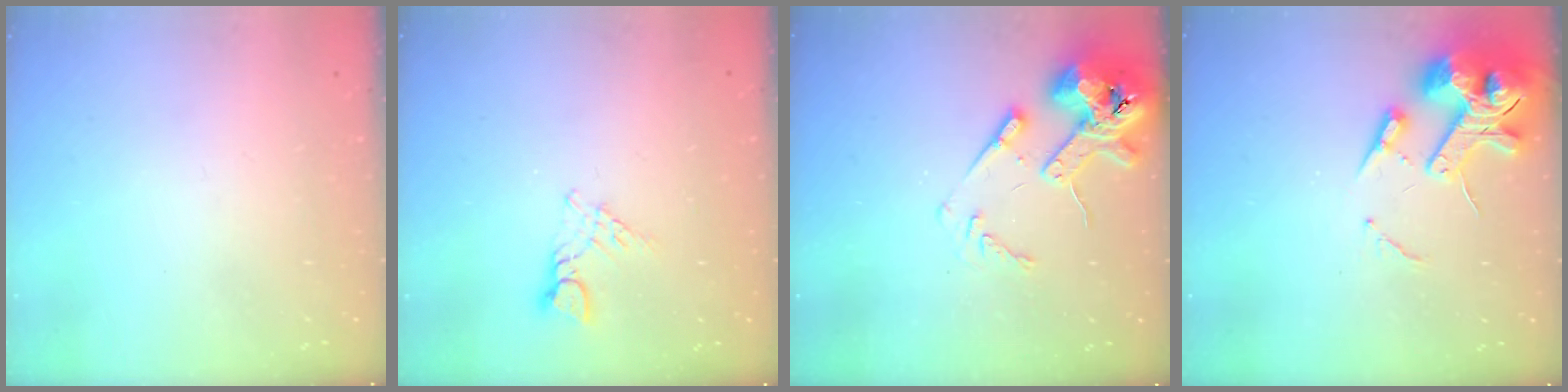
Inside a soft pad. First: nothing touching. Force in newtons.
{"total": 3.4, "press": 3.4, "slide": 0.5}
{"total": 14.4, "press": 14.3, "slide": 2.0}
{"total": 16.0, "press": 15.8, "slide": 2.4}